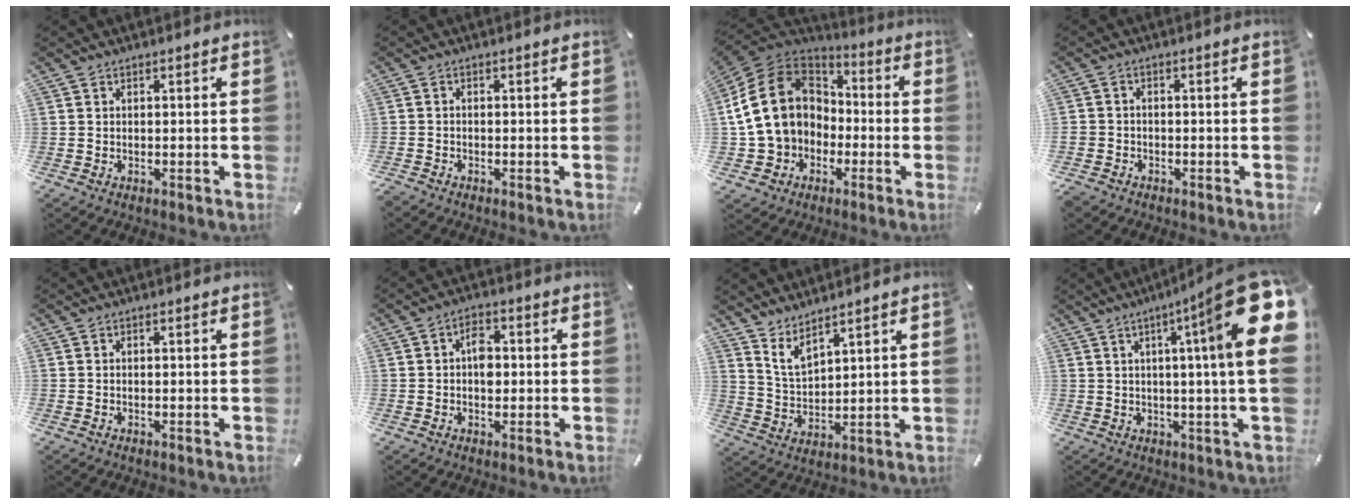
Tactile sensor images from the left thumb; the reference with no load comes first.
{"total": 1.0, "force": [-0.9, 0.3, 0.3], "torque": [-0.004, 0.001, -0.019]}
{"total": 18.7, "force": [-0.7, 16.0, 9.7], "torque": [-0.218, 0.022, -0.012]}
{"total": 2.5, "force": [-1.6, 1.8, 0.4], "torque": [-0.013, 0.010, -0.038]}
{"total": 0.0}
{"total": 4.6, "force": [0.0, 3.1, 3.4], "torque": [-0.042, 0.002, -0.006]}
{"total": 5.7, "force": [5.0, 1.8, 2.1], "torque": [-0.055, -0.027, 0.094]}
{"total": 20.3, "force": [6.7, 1.3, 19.2], "torque": [-0.281, -0.050, 0.089]}